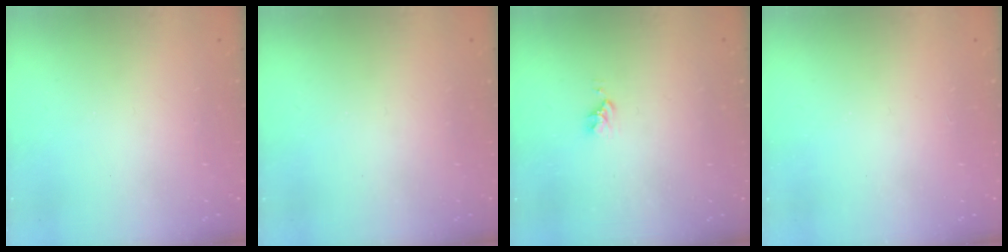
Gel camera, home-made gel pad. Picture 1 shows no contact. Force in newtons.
{"total": 0.0}
{"total": 2.8, "press": 2.8, "slide": 0.4}
{"total": 1.7, "press": 1.7, "slide": 0.2}